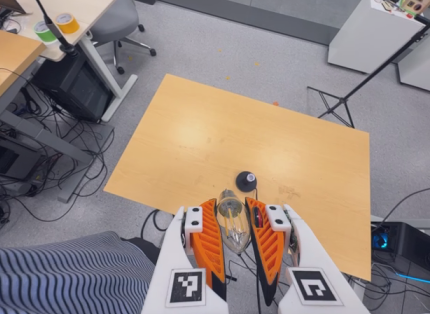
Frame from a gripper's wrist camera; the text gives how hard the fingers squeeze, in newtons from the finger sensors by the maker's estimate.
{"total": 24.3, "left": 26.8, "right": 21.7}